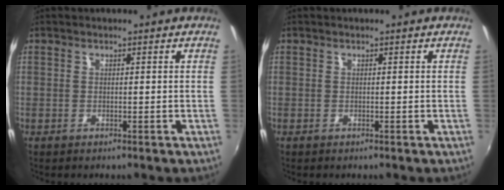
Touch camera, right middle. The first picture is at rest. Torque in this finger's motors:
{"motor_torque": [0.59, -0.54, 0.03, 0.02]}